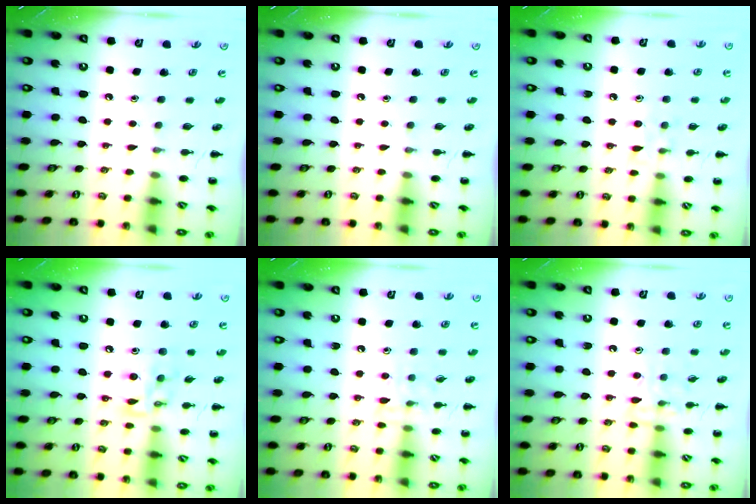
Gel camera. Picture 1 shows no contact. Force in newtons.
{"total": 0.0}
{"total": 6.5, "press": 6.2, "slide": 1.9}
{"total": 10.4, "press": 10.3, "slide": 1.1}
{"total": 6.9, "press": 6.7, "slide": 1.4}
{"total": 8.4, "press": 8.4, "slide": 0.4}